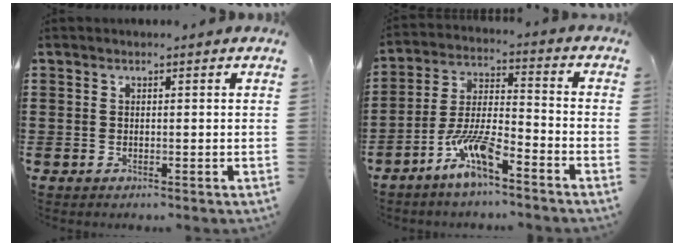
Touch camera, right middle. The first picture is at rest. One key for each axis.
{"total": 8.3, "fx": -5.7, "fy": 1.6, "fz": 5.8, "tx": -0.135, "ty": -0.008, "tz": -0.113}